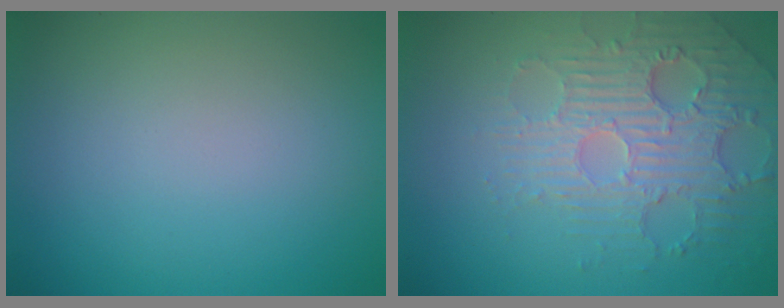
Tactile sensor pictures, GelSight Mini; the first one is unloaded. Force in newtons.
{"total": 4.2, "press": 3.9, "slide": 1.7}